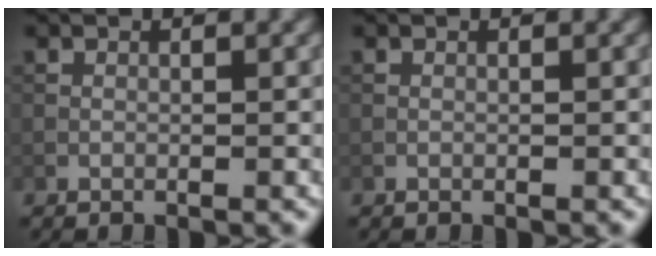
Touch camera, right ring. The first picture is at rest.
{"total": 0.0}